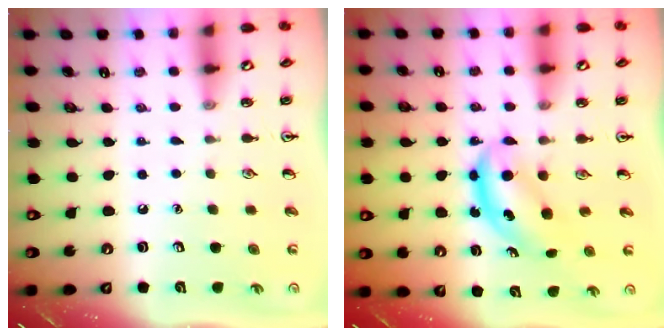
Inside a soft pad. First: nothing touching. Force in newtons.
{"total": 5.3, "press": 5.2, "slide": 0.5}